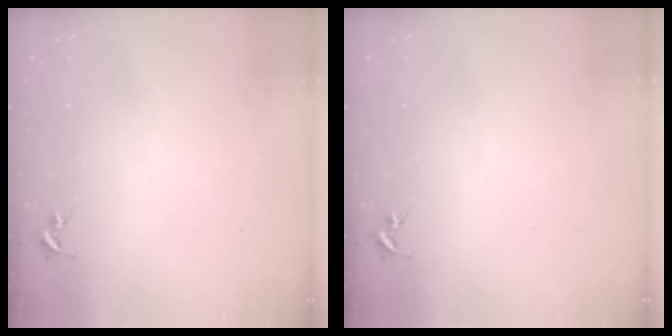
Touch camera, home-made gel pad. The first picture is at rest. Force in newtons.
{"total": 0.0}